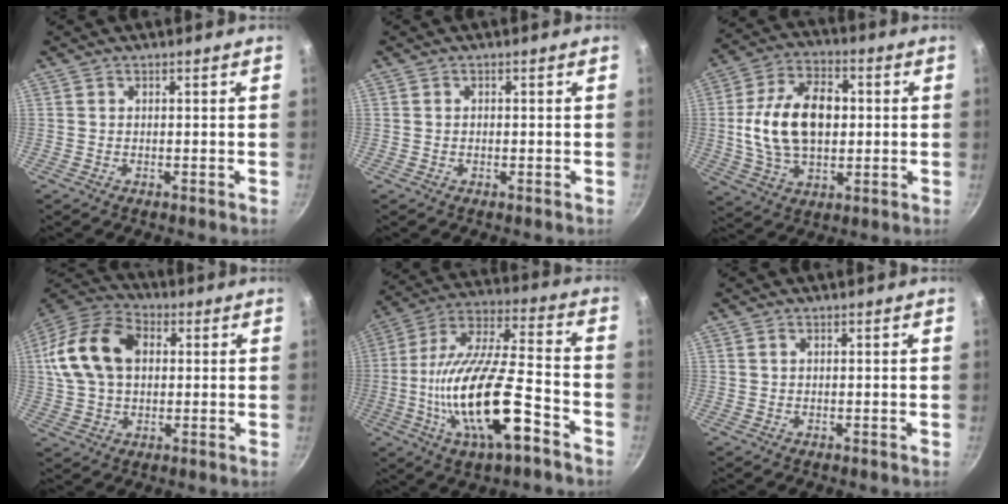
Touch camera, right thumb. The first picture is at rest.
{"total": 0.6, "force": [-0.1, 0.5, 0.3], "torque": [-0.004, 0.003, -0.001]}
{"total": 17.5, "force": [0.9, 11.1, 13.5], "torque": [-0.216, 0.019, 0.011]}
{"total": 17.6, "force": [3.1, 12.1, 12.4], "torque": [-0.219, 0.026, 0.045]}
{"total": 22.3, "force": [-7.9, 7.4, 19.5], "torque": [-0.348, 0.031, -0.148]}
{"total": 0.5, "force": [0.2, 0.3, 0.4], "torque": [-0.006, 0.002, 0.004]}